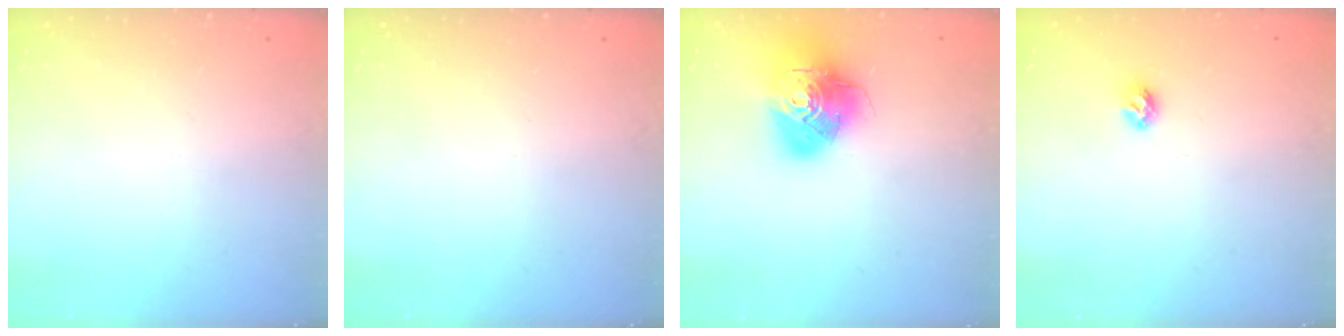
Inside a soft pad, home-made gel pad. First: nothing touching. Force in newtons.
{"total": 0.0}
{"total": 17.5, "press": 17.4, "slide": 2.0}
{"total": 5.9, "press": 5.9, "slide": 0.8}